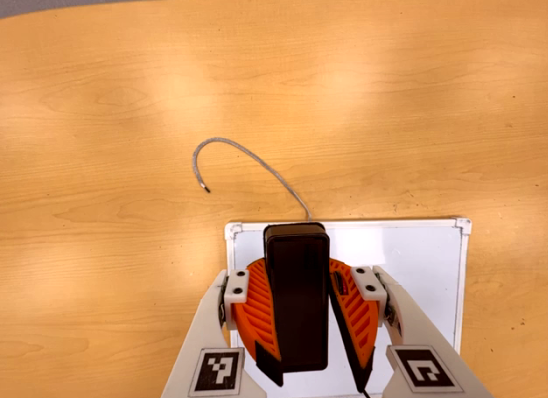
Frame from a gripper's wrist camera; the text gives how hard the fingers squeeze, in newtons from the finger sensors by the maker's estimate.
{"total": 10.3, "left": 10.2, "right": 10.4}